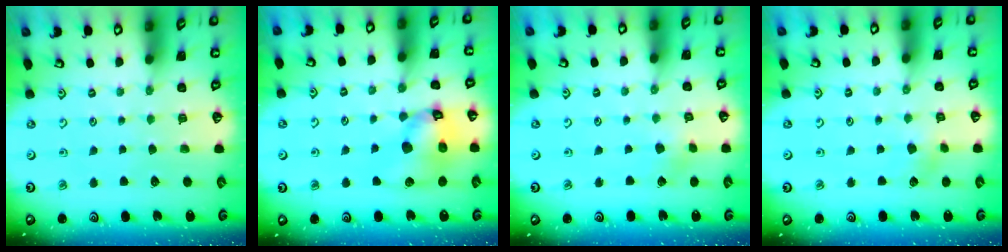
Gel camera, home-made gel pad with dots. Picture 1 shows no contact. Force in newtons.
{"total": 14.4, "press": 14.3, "slide": 1.8}
{"total": 2.9, "press": 2.9, "slide": 0.7}
{"total": 1.8, "press": 1.8, "slide": 0.3}